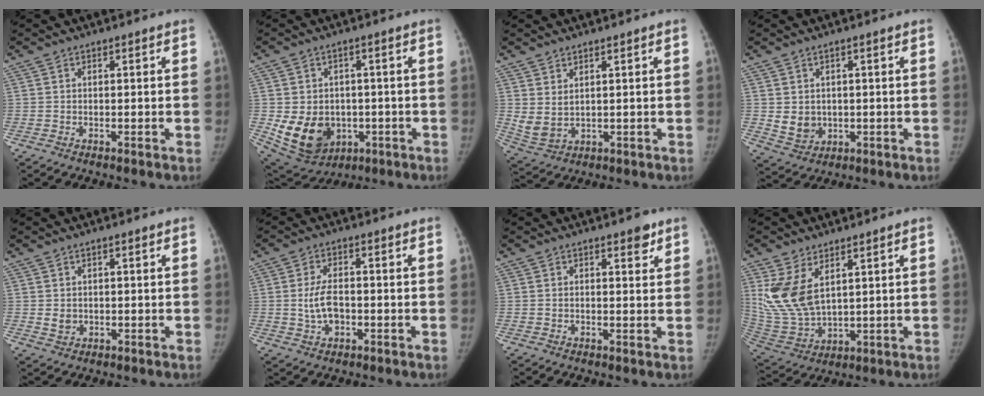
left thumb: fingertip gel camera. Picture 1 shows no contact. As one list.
[{"total": 12.9, "force": [-2.8, 10.2, 7.4], "torque": [-0.105, 0.002, -0.017]}, {"total": 4.8, "force": [1.7, 2.7, 3.6], "torque": [-0.067, -0.014, 0.048]}, {"total": 4.8, "force": [0.2, 4.1, 2.4], "torque": [-0.022, -0.008, 0.020]}, {"total": 2.0, "force": [0.2, 1.6, 1.1], "torque": [-0.009, -0.004, 0.011]}, {"total": 5.4, "force": [-0.8, 3.2, 4.3], "torque": [-0.077, 0.007, -0.014]}, {"total": 2.2, "force": [1.4, 0.8, 1.4], "torque": [-0.006, -0.007, 0.017]}, {"total": 11.8, "force": [5.0, 6.6, 8.3], "torque": [-0.160, -0.023, 0.122]}]